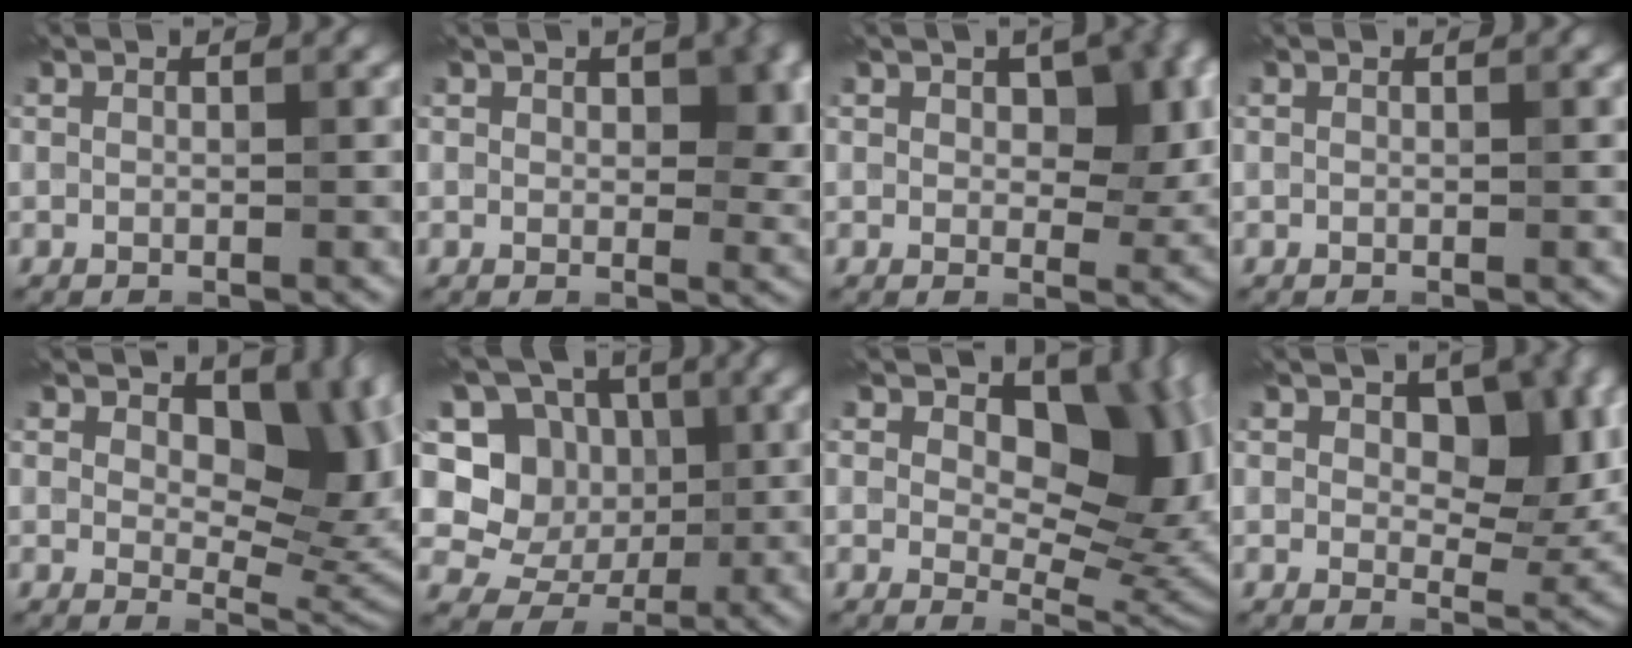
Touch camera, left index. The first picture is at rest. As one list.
[{"total": 5.3, "force": [1.3, 3.1, 4.1], "torque": [-0.045, 0.004, 0.019]}, {"total": 5.9, "force": [1.4, 3.3, 4.6], "torque": [-0.055, 0.001, 0.021]}, {"total": 0.0}, {"total": 11.4, "force": [3.6, 6.8, 8.4], "torque": [-0.100, -0.007, 0.055]}, {"total": 6.6, "force": [1.5, 5.8, 2.8], "torque": [-0.041, 0.000, 0.007]}, {"total": 12.6, "force": [3.6, 7.6, 9.4], "torque": [-0.106, 0.000, 0.060]}, {"total": 7.5, "force": [2.1, 4.5, 5.6], "torque": [-0.069, -0.003, 0.029]}]